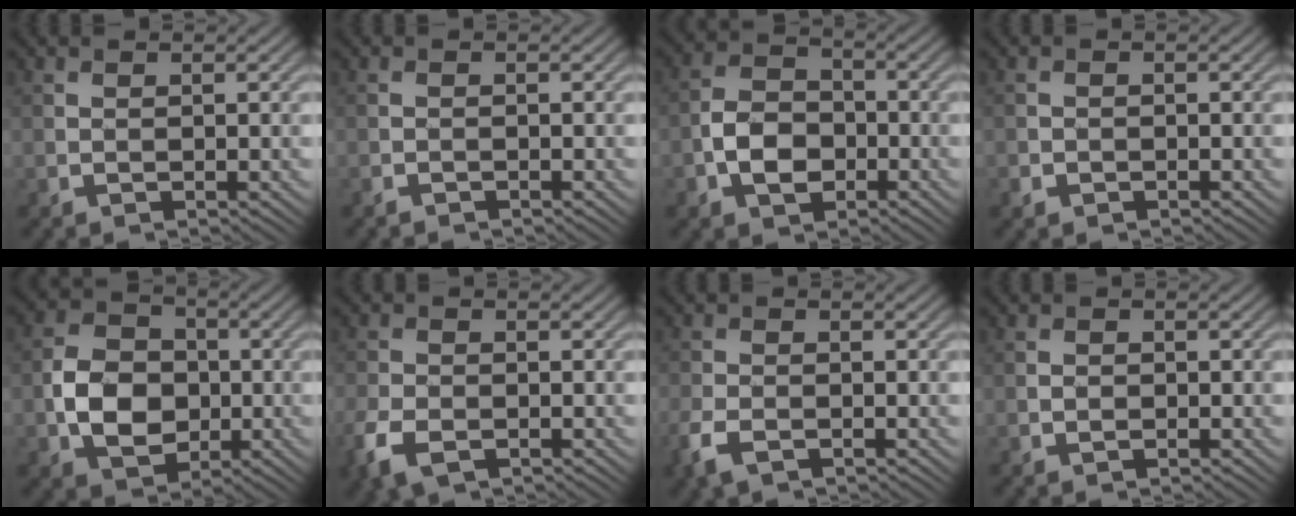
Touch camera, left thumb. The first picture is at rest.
{"total": 0.9, "force": [-0.9, 0.3, 0.1], "torque": [-0.003, -0.003, -0.018]}
{"total": 5.8, "force": [-2.2, 4.2, 3.5], "torque": [-0.068, 0.000, -0.048]}
{"total": 1.2, "force": [-0.8, 0.9, 0.2], "torque": [-0.002, -0.004, -0.017]}
{"total": 7.5, "force": [-1.3, 6.0, 4.3], "torque": [-0.086, -0.003, -0.033]}
{"total": 5.9, "force": [-3.2, 3.4, 3.6], "torque": [-0.091, -0.017, -0.067]}
{"total": 4.2, "force": [-2.4, 2.2, 2.6], "torque": [-0.068, -0.013, -0.052]}
{"total": 1.0, "force": [-0.4, 0.8, 0.5], "torque": [-0.008, -0.003, -0.007]}